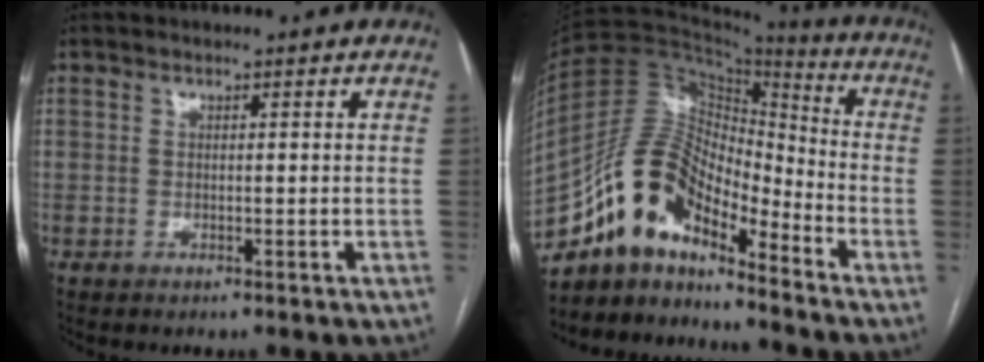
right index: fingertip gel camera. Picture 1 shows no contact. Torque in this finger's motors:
{"motor_torque": [1.06, -1.08, 0.64, 0.21]}